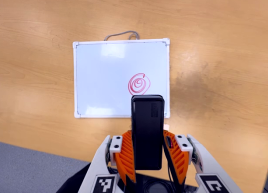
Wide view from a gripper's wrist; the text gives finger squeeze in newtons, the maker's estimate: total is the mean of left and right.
{"total": 3.2, "left": 1.8, "right": 4.7}